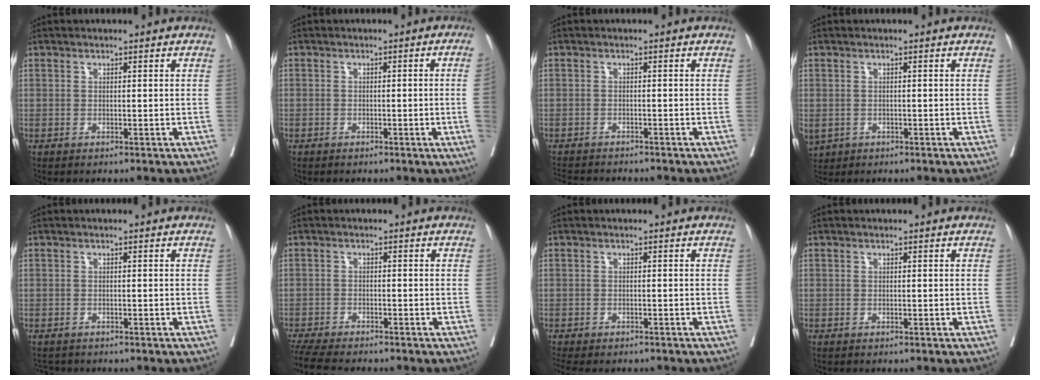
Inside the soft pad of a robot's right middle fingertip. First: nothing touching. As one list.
[{"total": 2.7, "force": [-0.6, -0.5, 2.5], "torque": [-0.032, 0.001, -0.009]}, {"total": 6.8, "force": [-6.4, 1.0, 2.0], "torque": [-0.029, -0.008, -0.095]}, {"total": 4.5, "force": [-1.9, 3.6, 1.9], "torque": [-0.050, -0.005, -0.024]}, {"total": 1.8, "force": [-1.7, 0.7, 0.0], "torque": [-0.004, -0.005, -0.027]}, {"total": 8.8, "force": [-7.9, 1.0, 3.9], "torque": [-0.060, -0.016, -0.126]}, {"total": 8.1, "force": [-7.0, 2.5, 3.2], "torque": [-0.051, -0.005, -0.093]}, {"total": 0.0}]